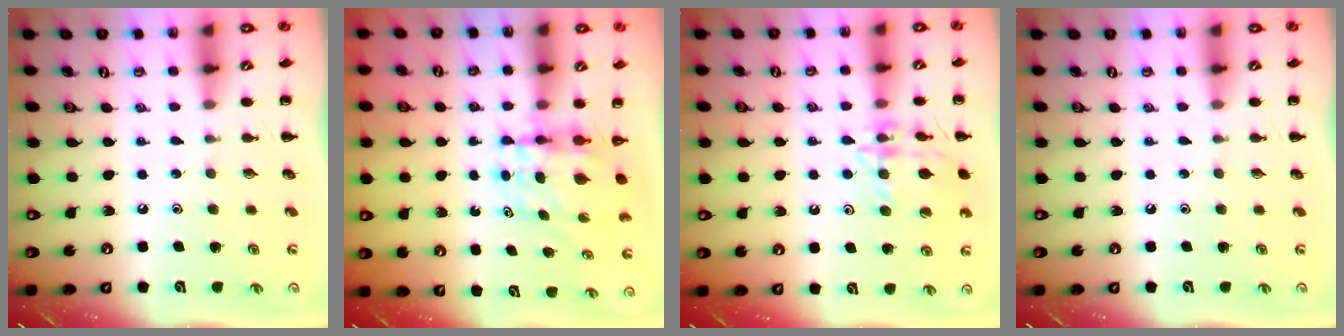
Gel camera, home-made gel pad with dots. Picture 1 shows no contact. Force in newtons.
{"total": 6.0, "press": 5.9, "slide": 1.0}
{"total": 14.9, "press": 14.8, "slide": 1.2}
{"total": 0.0}